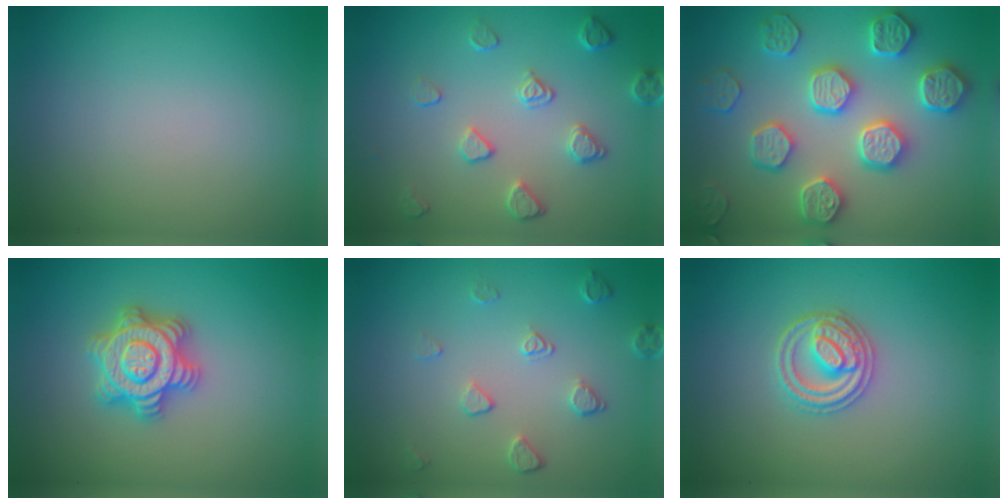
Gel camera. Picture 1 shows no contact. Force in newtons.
{"total": 2.4, "press": 1.9, "slide": 1.4}
{"total": 5.5, "press": 5.4, "slide": 1.2}
{"total": 4.9, "press": 4.8, "slide": 0.8}
{"total": 2.0, "press": 1.3, "slide": 1.5}
{"total": 2.8, "press": 2.8, "slide": 0.4}